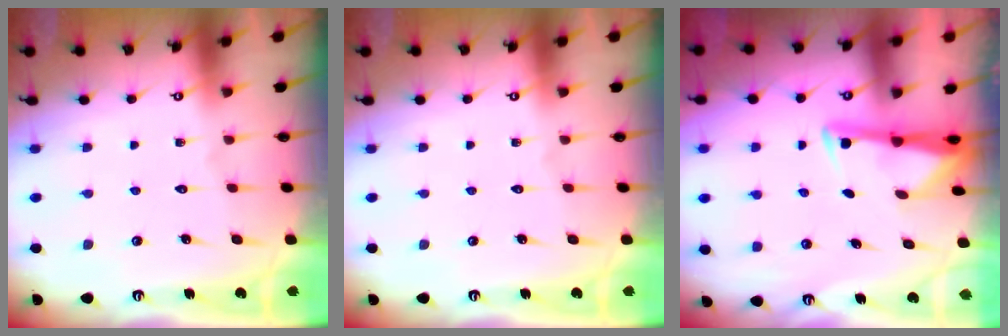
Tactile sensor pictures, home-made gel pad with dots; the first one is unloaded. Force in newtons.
{"total": 0.0}
{"total": 3.1, "press": 3.1, "slide": 0.4}